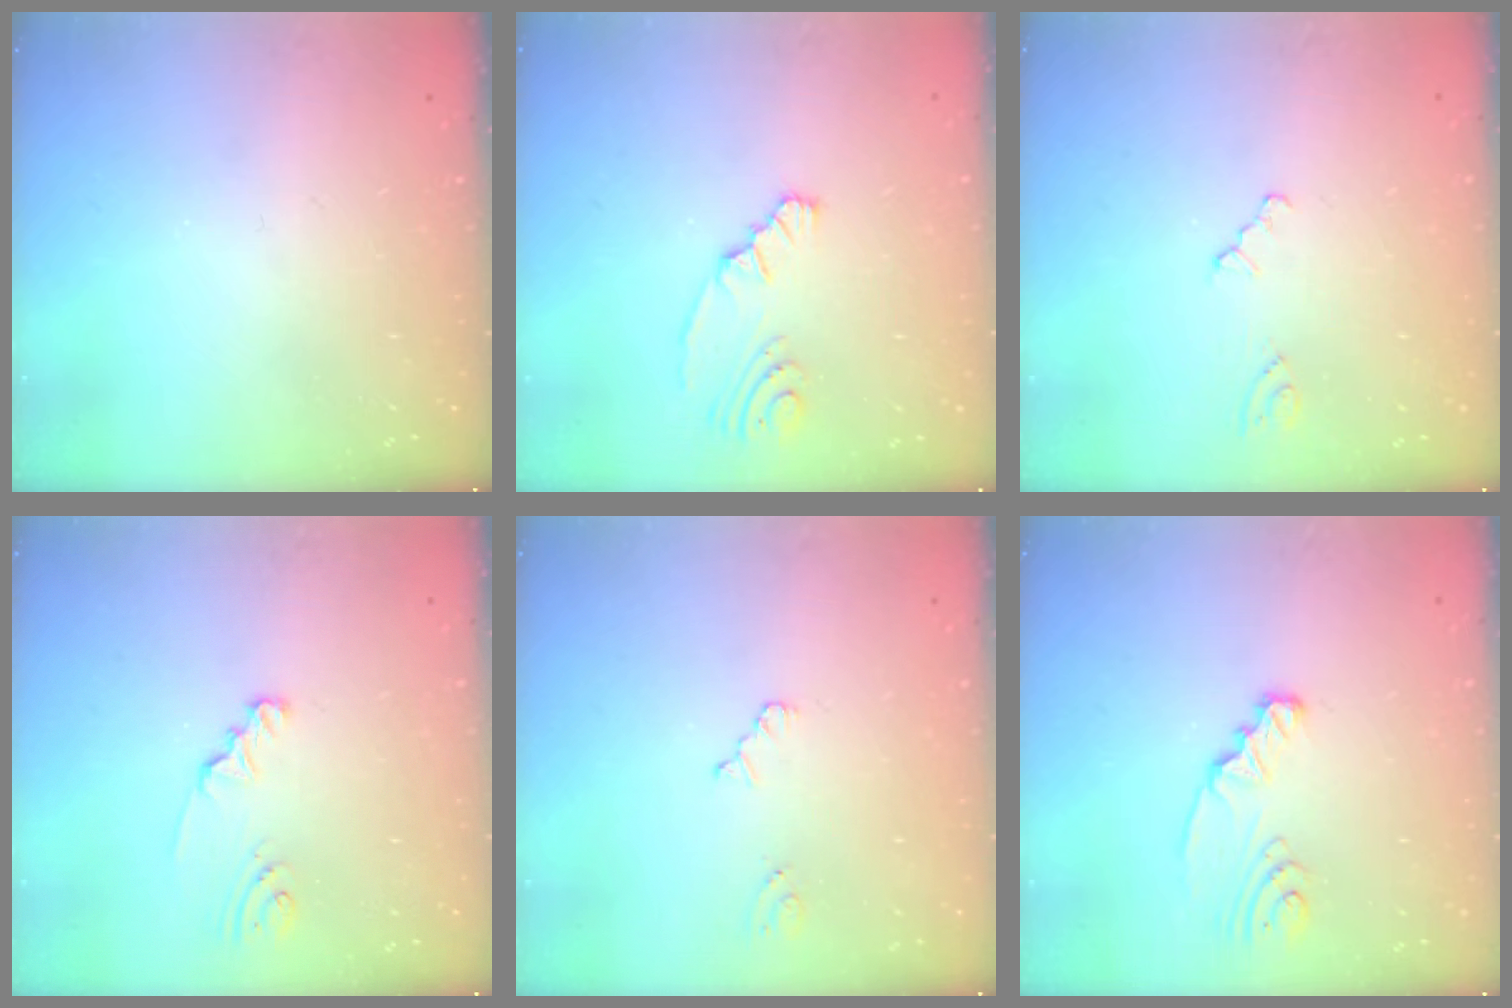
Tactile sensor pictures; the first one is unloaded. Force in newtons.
{"total": 5.1, "press": 2.9, "slide": 4.2}
{"total": 1.3, "press": 1.3, "slide": 0.4}
{"total": 2.3, "press": 2.3, "slide": 0.2}
{"total": 2.2, "press": 2.2, "slide": 0.4}
{"total": 2.7, "press": 2.6, "slide": 0.3}